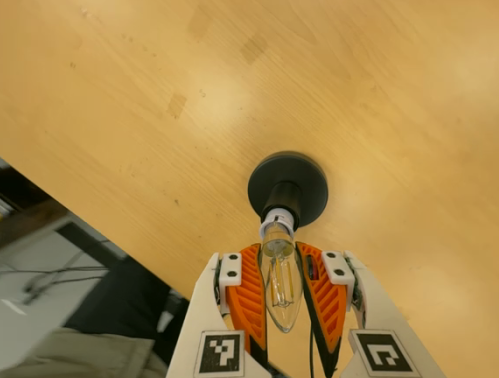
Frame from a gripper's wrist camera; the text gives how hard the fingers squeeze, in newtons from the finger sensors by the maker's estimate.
{"total": 18.1, "left": 18.8, "right": 17.4}